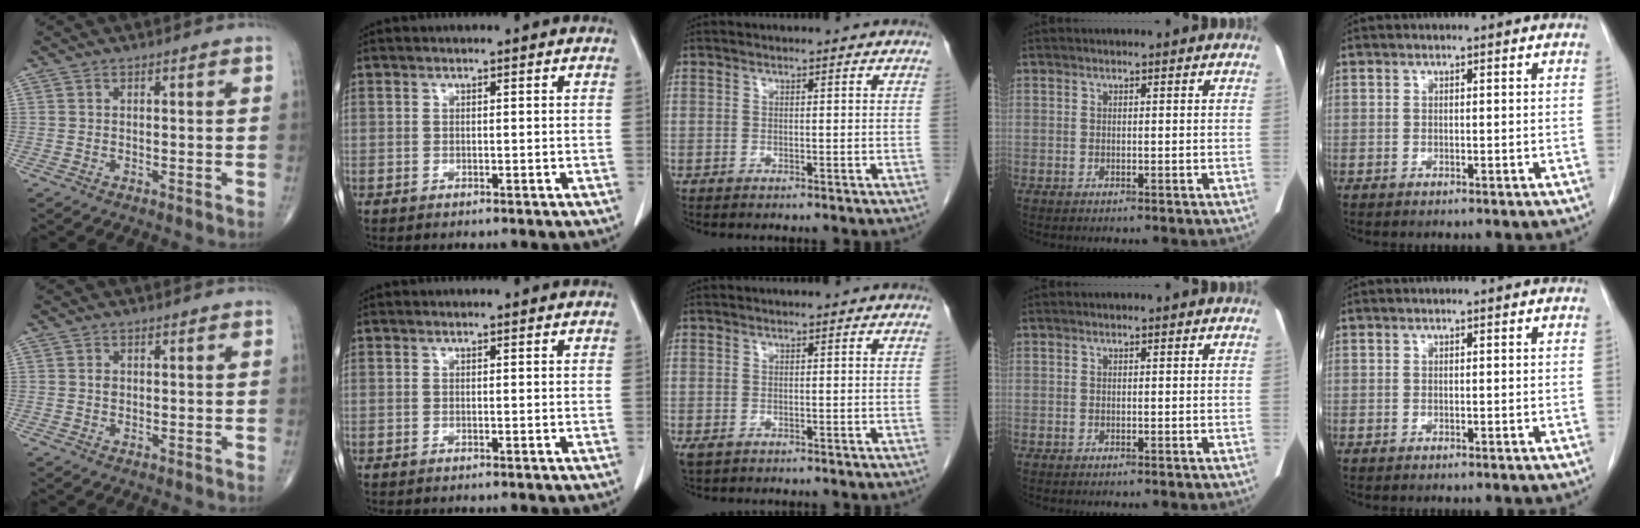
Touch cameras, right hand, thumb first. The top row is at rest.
{"thumb": {"total": 1.0, "force": [0.1, 0.8, 0.6], "torque": [-0.007, 0.001, 0.001]}, "middle": {"total": 1.4, "force": [-0.5, 1.0, 0.9], "torque": [-0.020, -0.003, -0.002]}}